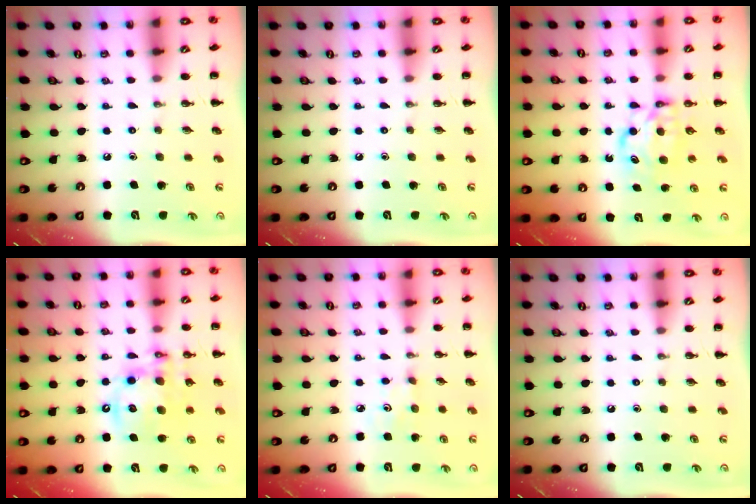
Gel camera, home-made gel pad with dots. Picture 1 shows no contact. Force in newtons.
{"total": 0.0}
{"total": 6.8, "press": 6.8, "slide": 0.4}
{"total": 14.0, "press": 13.5, "slide": 3.5}
{"total": 2.7, "press": 2.7, "slide": 0.5}
{"total": 0.0}